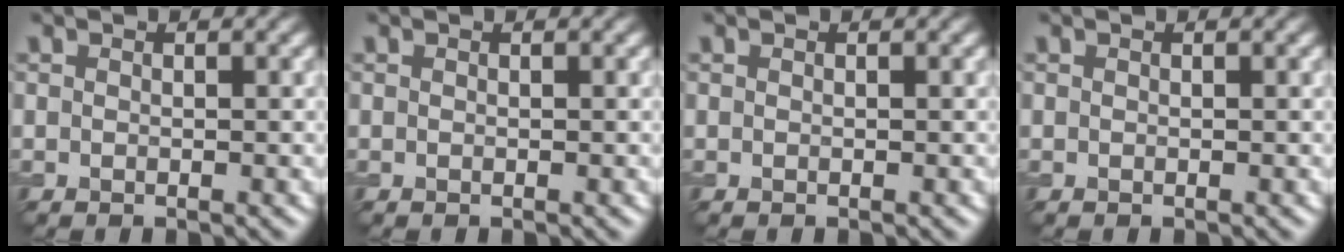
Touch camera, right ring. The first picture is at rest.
{"total": 0.0}
{"total": 0.0}
{"total": 0.0}